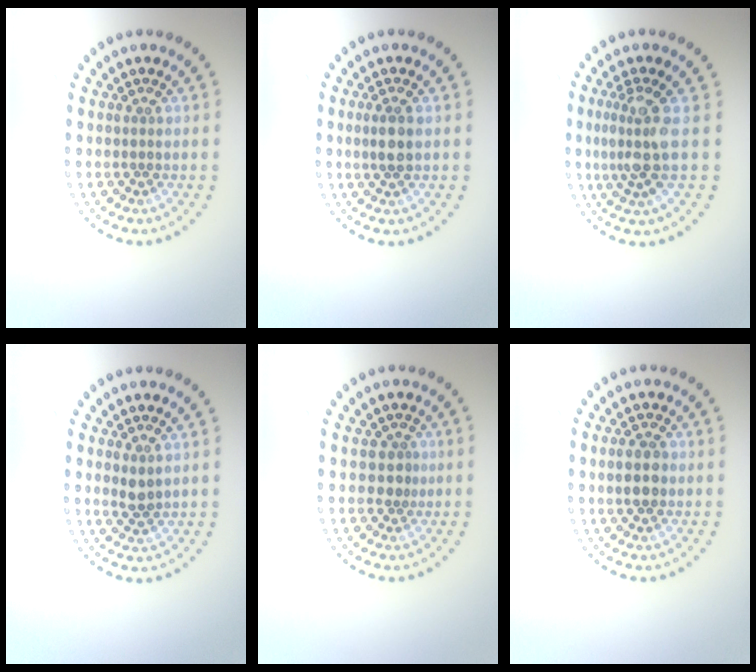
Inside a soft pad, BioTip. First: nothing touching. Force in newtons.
{"total": 1.8, "press": 1.6, "slide": 0.6}
{"total": 3.4, "press": 2.6, "slide": 2.2}
{"total": 1.3, "press": 1.2, "slide": 0.4}
{"total": 1.4, "press": 0.9, "slide": 1.1}
{"total": 2.6, "press": 2.6, "slide": 0.1}